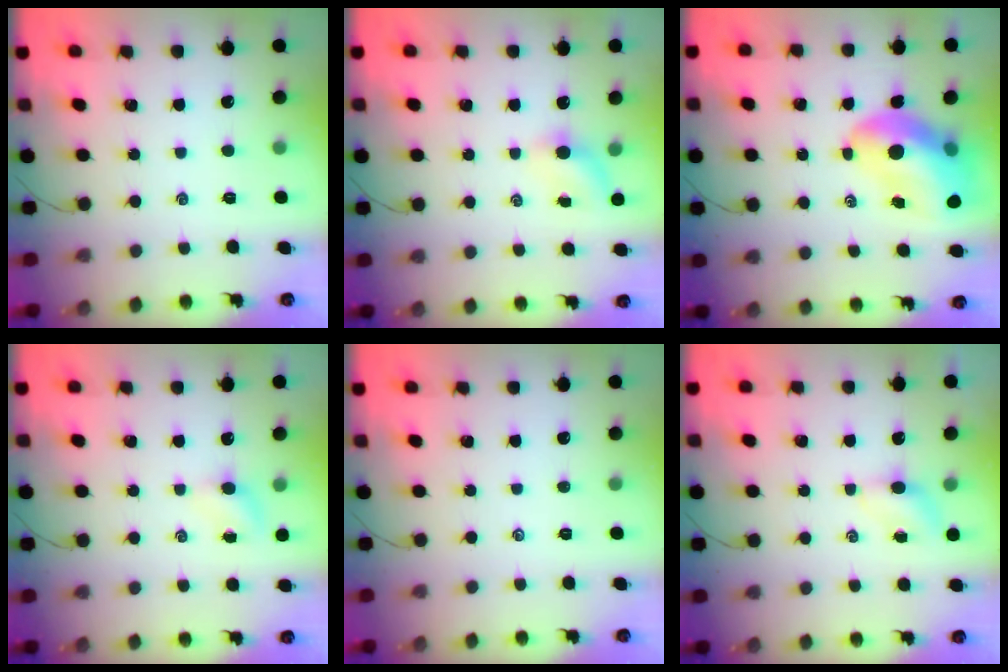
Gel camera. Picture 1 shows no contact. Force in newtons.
{"total": 5.4, "press": 5.2, "slide": 1.3}
{"total": 14.2, "press": 13.6, "slide": 4.1}
{"total": 3.5, "press": 3.3, "slide": 1.1}
{"total": 0.0}
{"total": 3.5, "press": 3.3, "slide": 1.2}